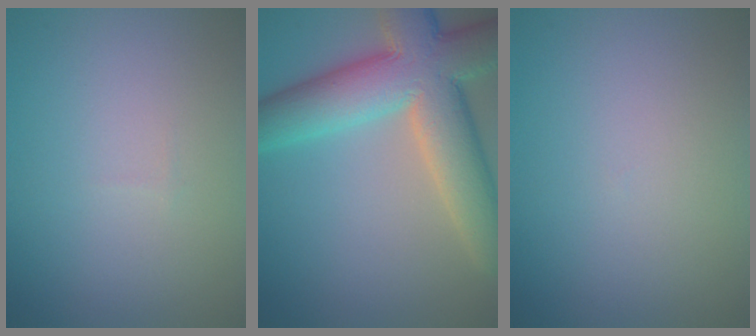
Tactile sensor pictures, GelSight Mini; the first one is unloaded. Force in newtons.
{"total": 11.2, "press": 11.2, "slide": 1.0}
{"total": 0.0}